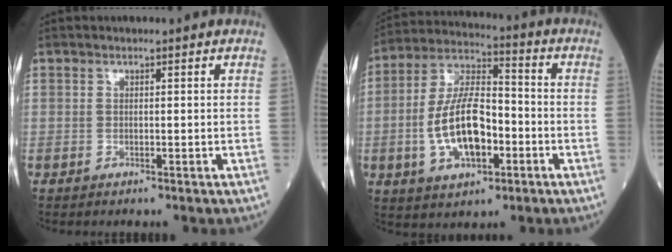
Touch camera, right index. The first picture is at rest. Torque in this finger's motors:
{"motor_torque": [1.94, -0.21, 0.91, 0.21]}